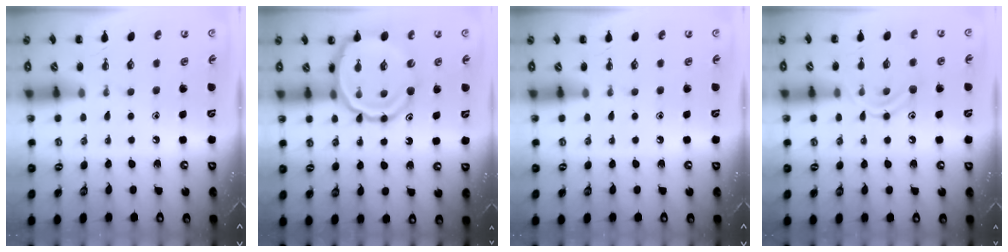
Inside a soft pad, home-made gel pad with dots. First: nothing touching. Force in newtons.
{"total": 13.4, "press": 13.0, "slide": 3.0}
{"total": 0.0}
{"total": 11.6, "press": 11.5, "slide": 1.4}